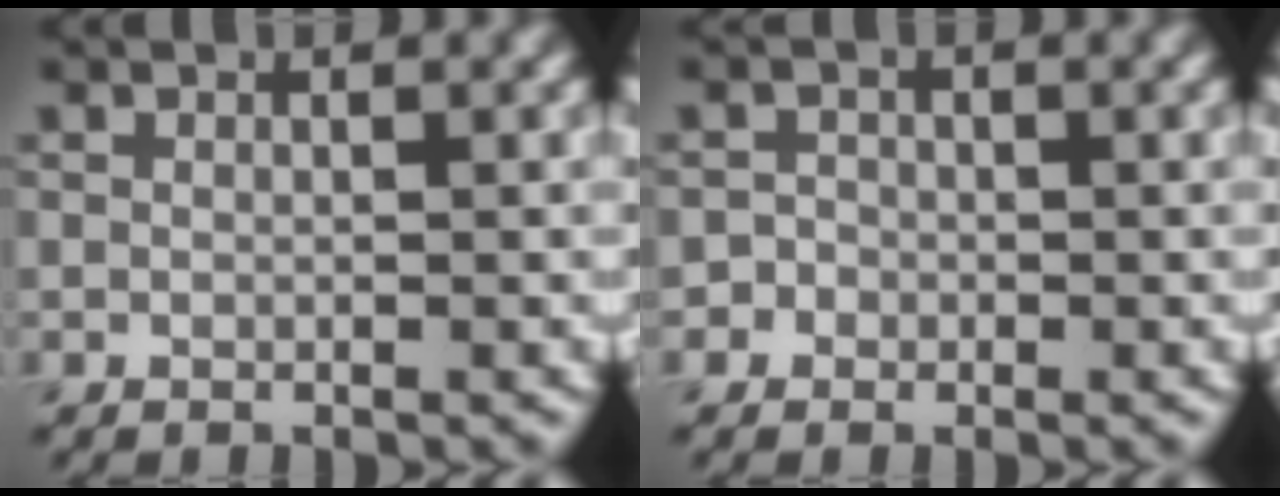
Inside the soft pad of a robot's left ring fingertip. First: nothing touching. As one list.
[{"total": 1.3, "force": [-0.5, 1.2, 0.1], "torque": [0.013, 0.005, -0.012]}]